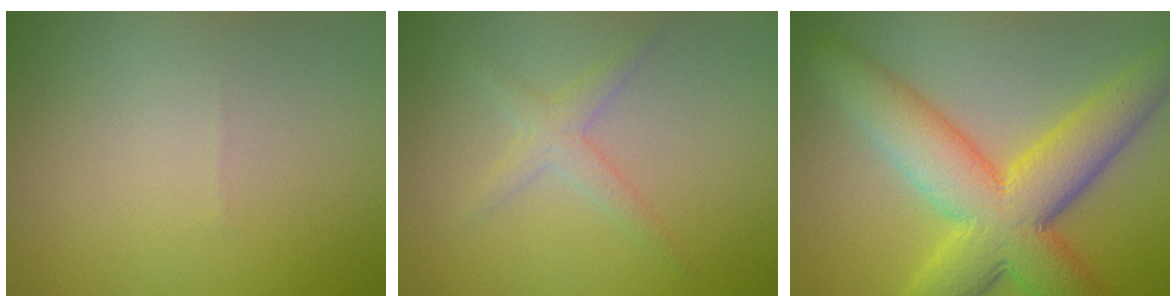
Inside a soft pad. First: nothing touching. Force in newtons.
{"total": 1.9, "press": 1.9, "slide": 0.1}
{"total": 10.4, "press": 10.4, "slide": 0.1}